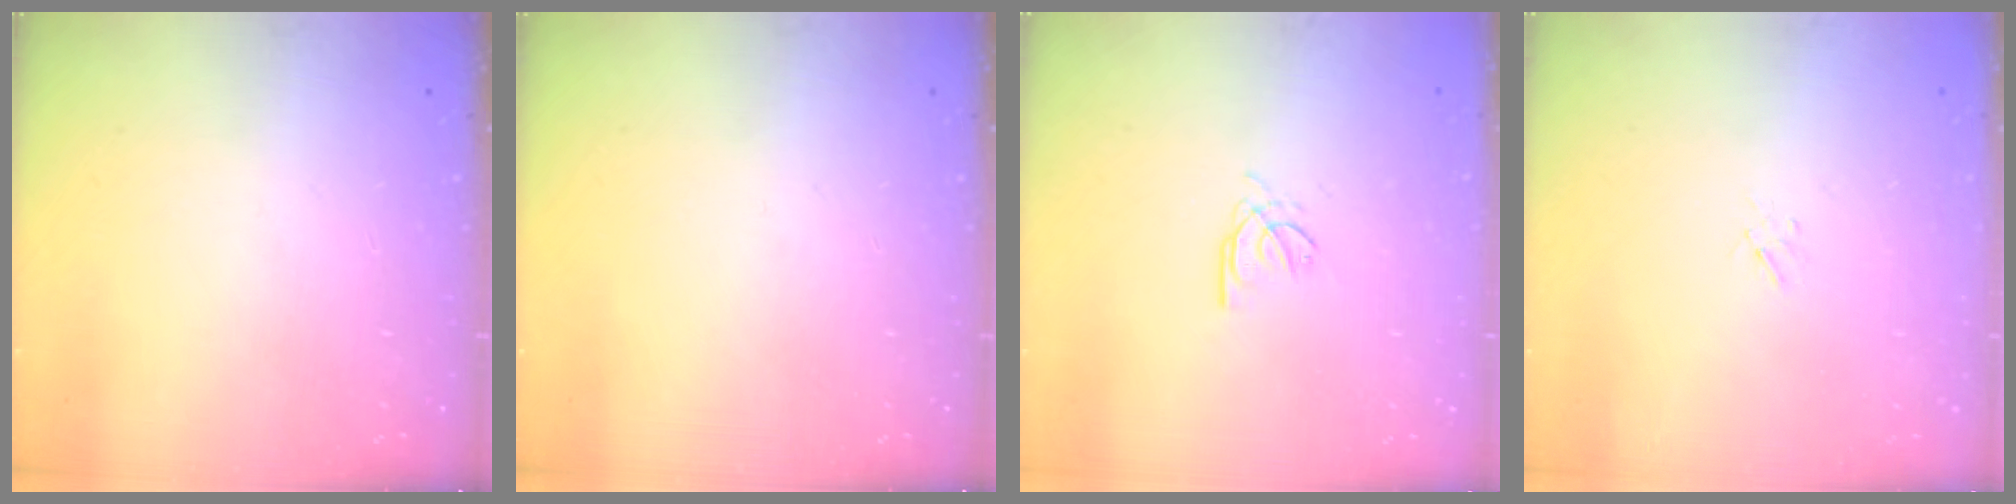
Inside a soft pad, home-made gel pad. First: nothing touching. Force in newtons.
{"total": 0.0}
{"total": 2.7, "press": 2.7, "slide": 0.4}
{"total": 1.0, "press": 0.9, "slide": 0.4}